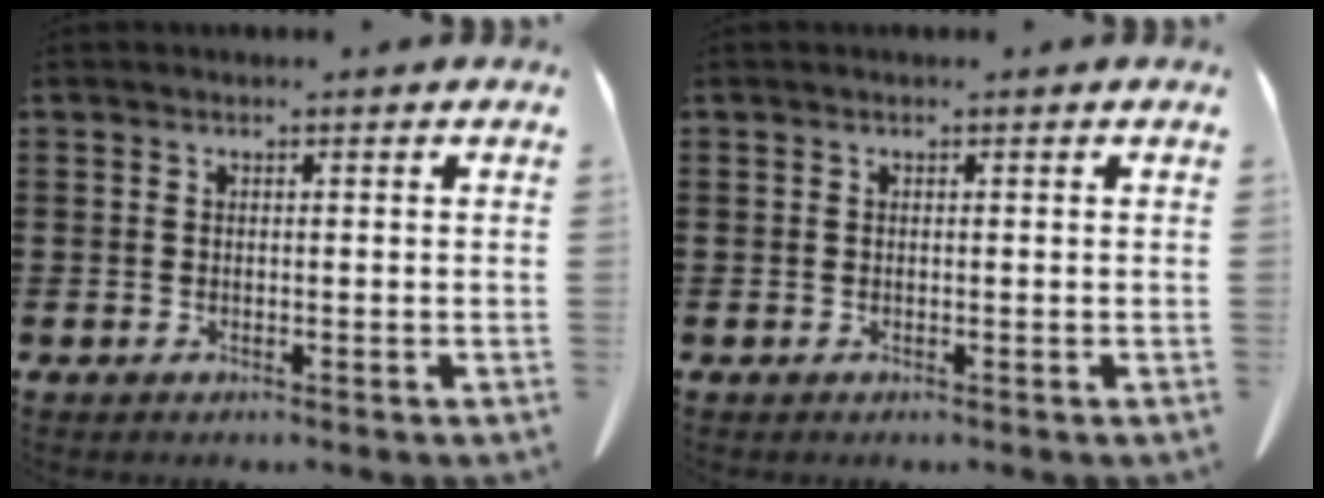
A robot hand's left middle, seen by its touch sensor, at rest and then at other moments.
{"total": 0.0}